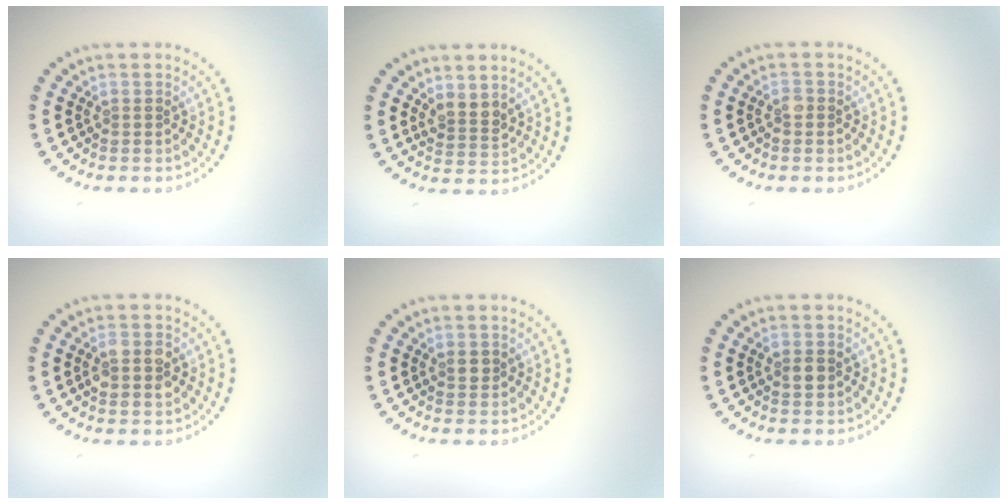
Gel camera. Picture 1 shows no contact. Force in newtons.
{"total": 2.1, "press": 1.7, "slide": 1.2}
{"total": 0.9, "press": 0.8, "slide": 0.5}
{"total": 3.0, "press": 2.9, "slide": 0.2}
{"total": 1.0, "press": 1.0, "slide": 0.4}
{"total": 1.8, "press": 1.8, "slide": 0.1}